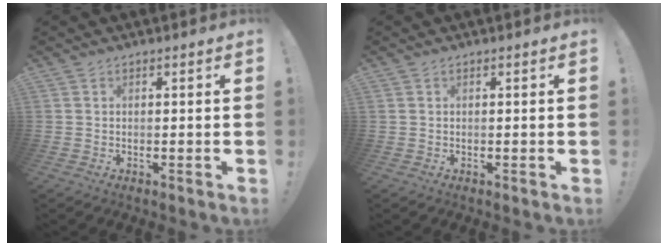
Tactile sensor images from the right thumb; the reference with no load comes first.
{"total": 0.0}